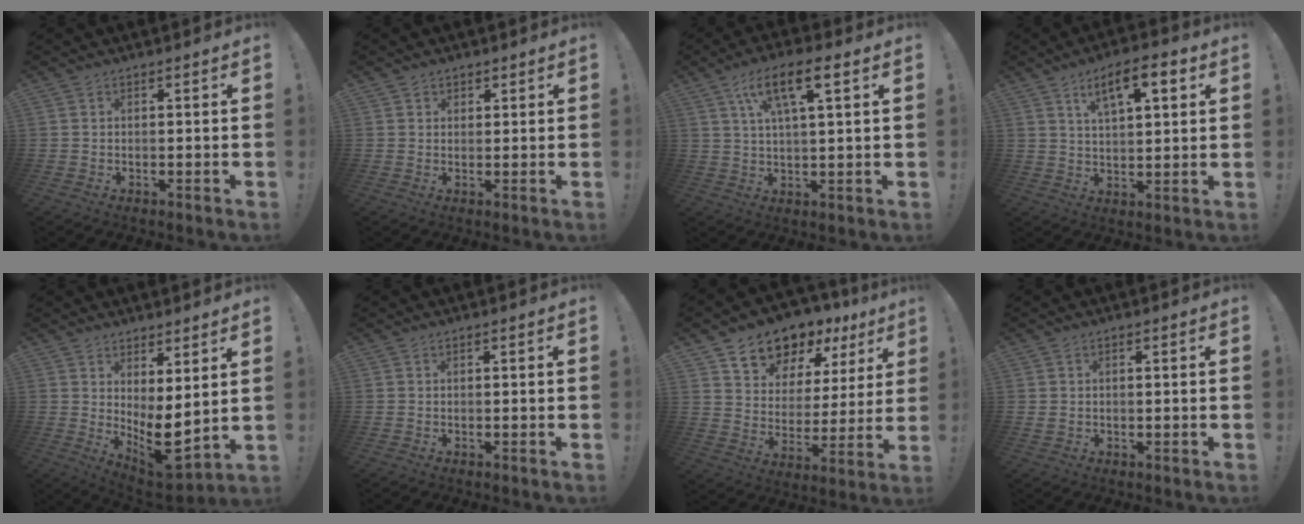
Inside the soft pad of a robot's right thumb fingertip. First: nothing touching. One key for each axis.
{"total": 1.8, "fx": 1.2, "fy": 1.4, "fz": 0.1, "tx": 0.007, "ty": -0.008, "tz": 0.020}
{"total": 10.6, "fx": 4.6, "fy": 2.9, "fz": 9.1, "tx": -0.152, "ty": -0.006, "tz": 0.077}
{"total": 10.3, "fx": 4.9, "fy": 3.6, "fz": 8.3, "tx": -0.125, "ty": -0.009, "tz": 0.080}
{"total": 9.0, "fx": 0.1, "fy": 3.5, "fz": 8.3, "tx": -0.107, "ty": -0.038, "tz": 0.013}
{"total": 0.0}
{"total": 12.4, "fx": 10.3, "fy": 6.3, "fz": 2.8, "tx": -0.049, "ty": -0.088, "tz": 0.186}
{"total": 0.8, "fx": 0.1, "fy": 0.8, "fz": 0.3, "tx": -0.011, "ty": 0.006, "tz": 0.004}